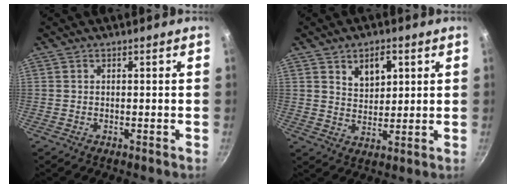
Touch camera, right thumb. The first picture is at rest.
{"total": 7.0, "force": [3.0, 4.5, 4.5], "torque": [-0.049, -0.015, 0.051]}